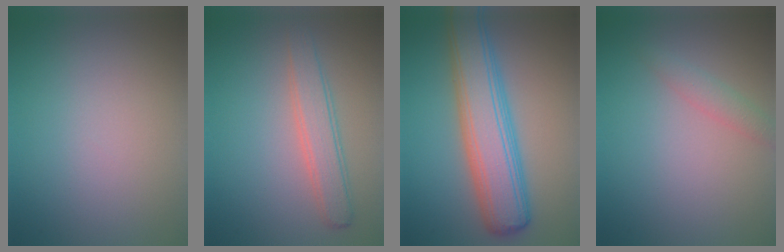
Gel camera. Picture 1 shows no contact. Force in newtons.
{"total": 3.0, "press": 3.0, "slide": 0.1}
{"total": 7.8, "press": 7.8, "slide": 0.3}
{"total": 1.5, "press": 1.5, "slide": 0.1}